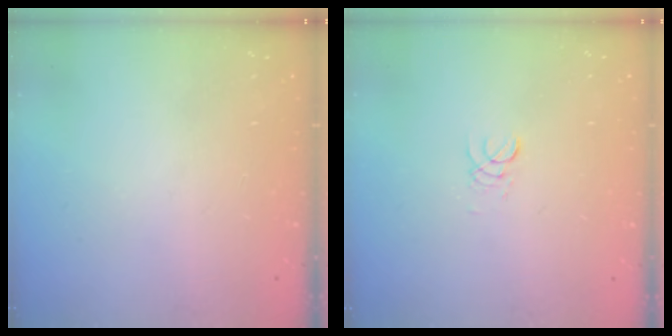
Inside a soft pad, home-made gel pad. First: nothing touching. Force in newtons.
{"total": 2.0, "press": 2.0, "slide": 0.2}